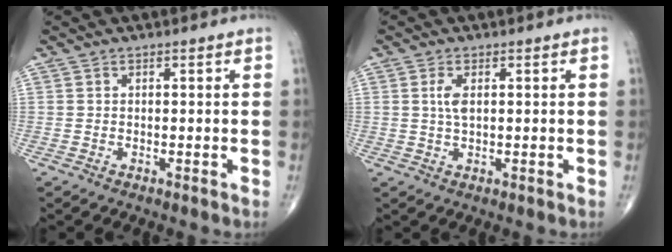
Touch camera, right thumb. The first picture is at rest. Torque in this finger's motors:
{"motor_torque": [0.62, 0.85, 0.67, -0.09, 0.02]}